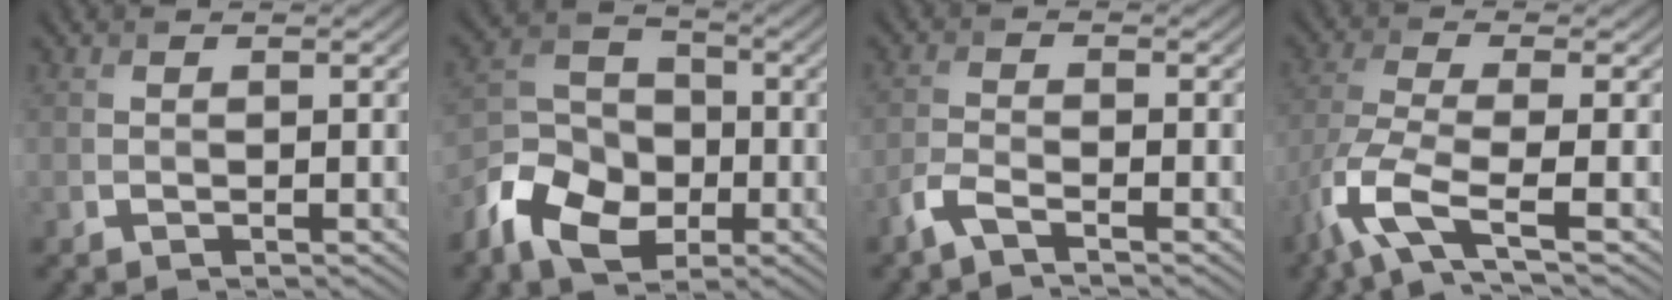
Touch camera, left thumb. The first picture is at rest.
{"total": 9.9, "force": [-4.9, 6.7, 5.3], "torque": [-0.123, -0.016, -0.113]}
{"total": 2.9, "force": [-2.2, 0.6, 1.8], "torque": [-0.045, -0.003, -0.058]}
{"total": 8.6, "force": [-4.7, 2.2, 6.8], "torque": [-0.155, -0.009, -0.107]}